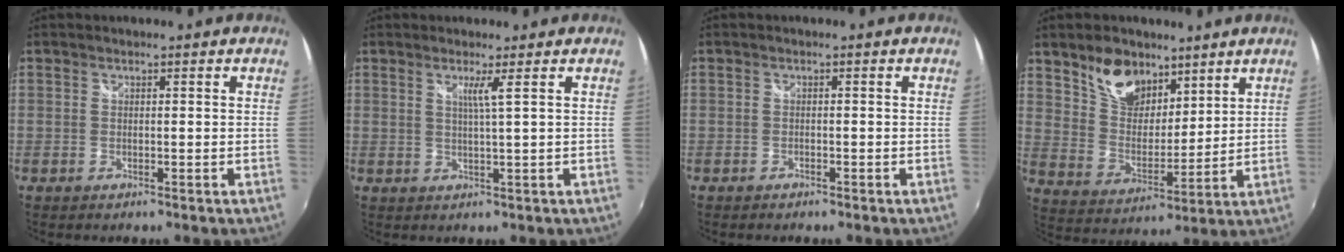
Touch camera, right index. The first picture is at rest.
{"total": 2.3, "force": [1.0, -0.9, 1.9], "torque": [-0.029, -0.006, 0.017]}
{"total": 0.8, "force": [-0.7, 0.2, 0.2], "torque": [-0.006, 0.001, -0.011]}
{"total": 11.4, "force": [7.8, 6.7, 5.0], "torque": [-0.092, 0.010, 0.152]}